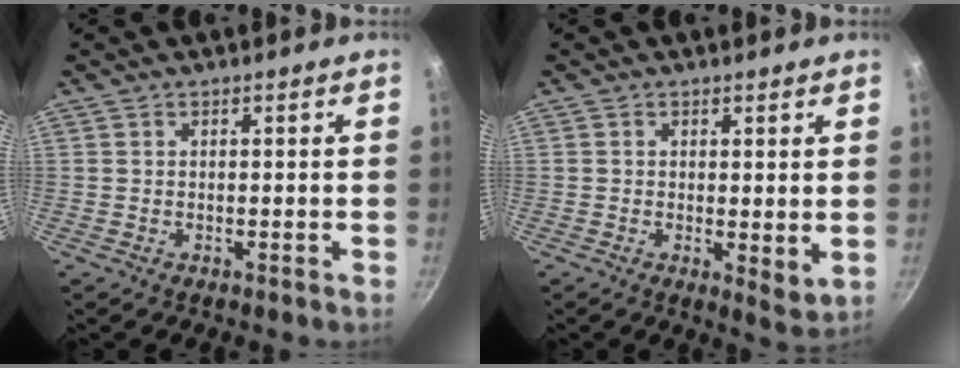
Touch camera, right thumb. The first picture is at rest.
{"total": 4.1, "force": [0.5, 1.8, 3.6], "torque": [-0.052, -0.015, 0.009]}